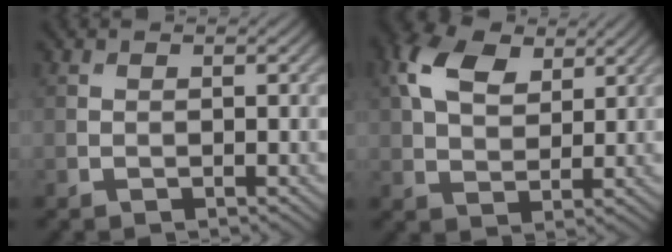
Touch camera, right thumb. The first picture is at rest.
{"total": 8.5, "force": [3.7, 5.1, 5.6], "torque": [-0.136, 0.015, 0.066]}